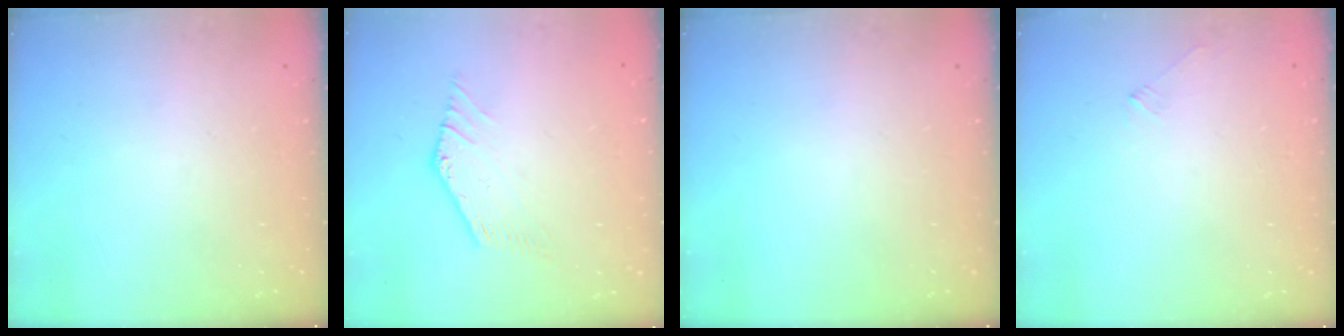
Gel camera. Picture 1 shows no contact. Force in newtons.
{"total": 0.0}
{"total": 0.0}
{"total": 2.3, "press": 2.3, "slide": 0.5}